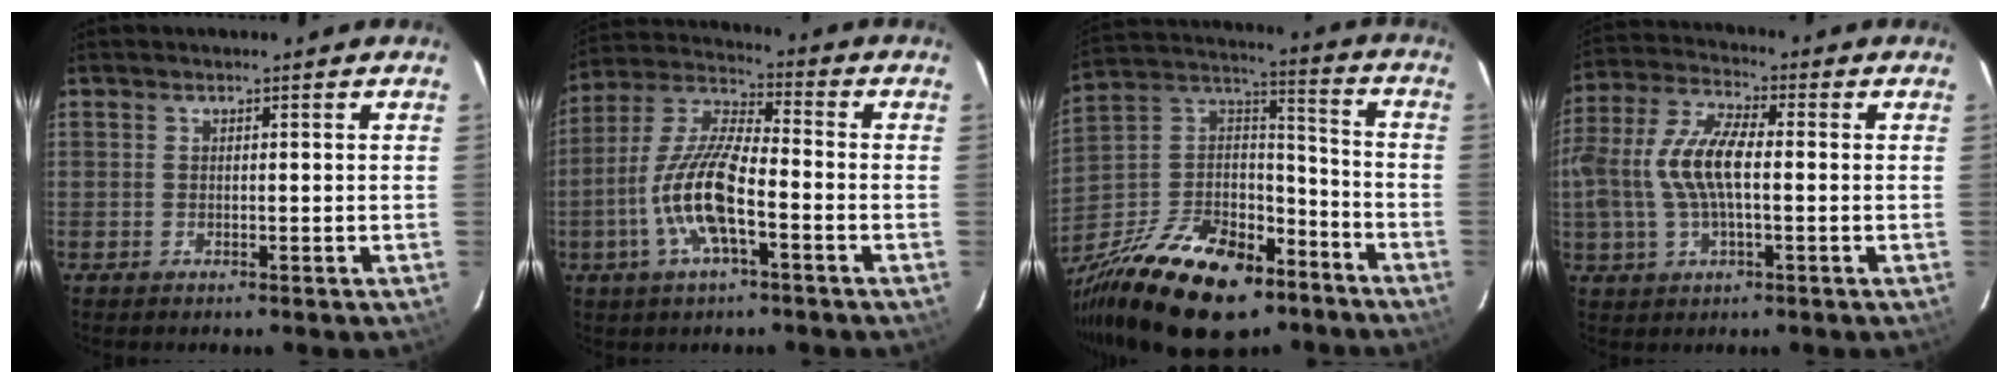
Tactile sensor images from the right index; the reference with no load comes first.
{"total": 13.2, "force": [-4.6, 3.7, 11.8], "torque": [-0.249, -0.001, -0.093]}
{"total": 28.4, "force": [-18.3, 14.4, 16.2], "torque": [-0.338, 0.012, -0.287]}
{"total": 12.0, "force": [-0.6, 5.1, 10.8], "torque": [-0.231, 0.012, -0.013]}